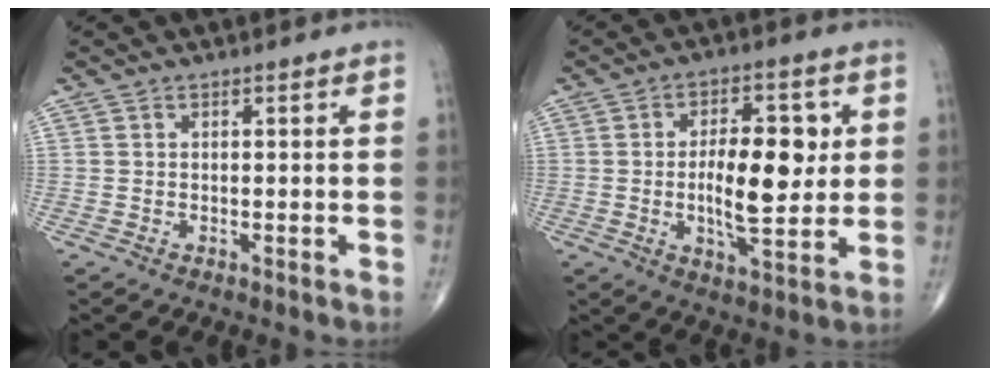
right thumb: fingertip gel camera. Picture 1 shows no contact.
{"total": 12.4, "force": [0.8, 5.3, 11.1], "torque": [-0.153, -0.008, 0.014]}